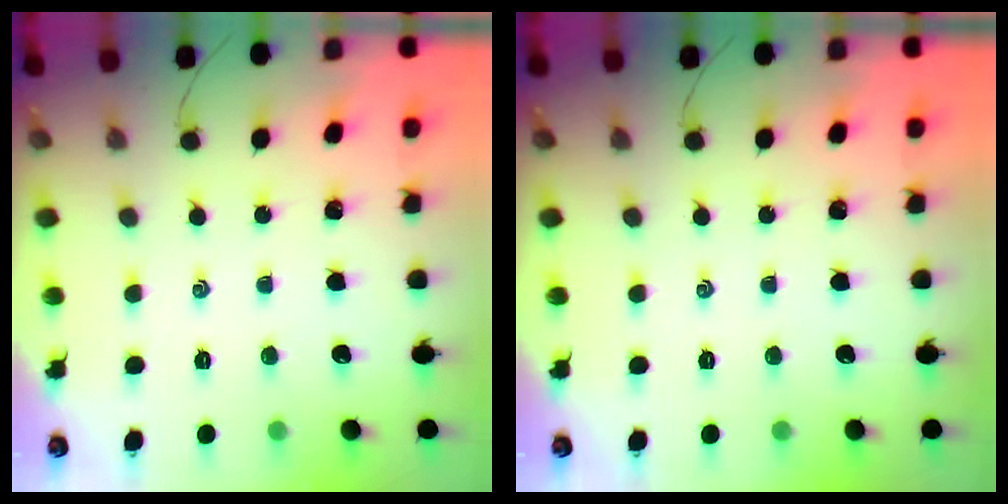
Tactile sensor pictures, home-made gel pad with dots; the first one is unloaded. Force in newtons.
{"total": 0.0}